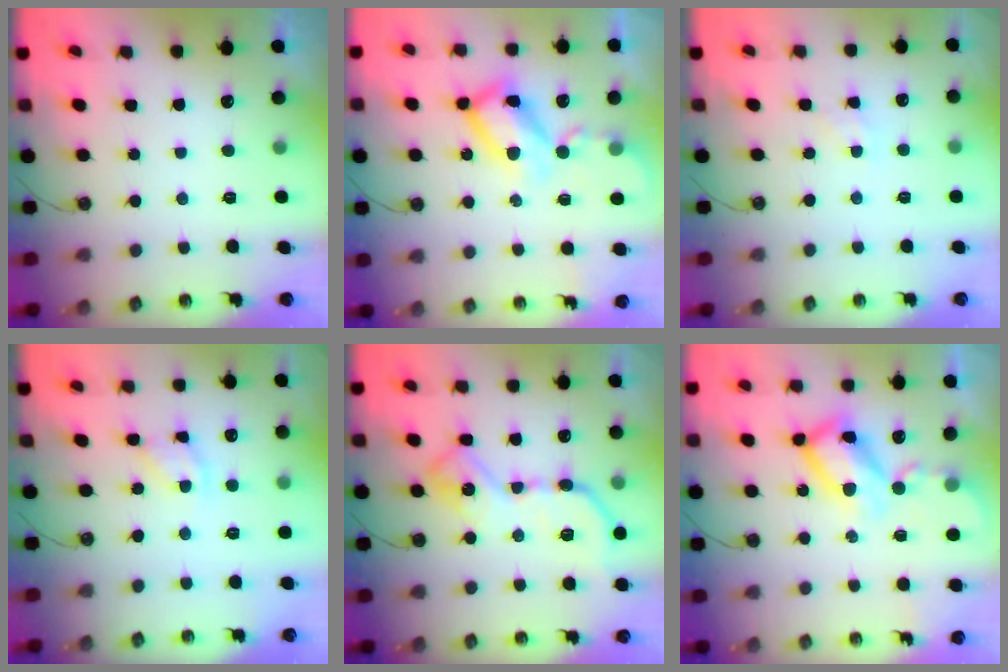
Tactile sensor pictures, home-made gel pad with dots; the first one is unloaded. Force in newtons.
{"total": 16.4, "press": 16.2, "slide": 2.1}
{"total": 1.6, "press": 1.6, "slide": 0.3}
{"total": 8.5, "press": 8.5, "slide": 0.7}
{"total": 16.9, "press": 16.9, "slide": 0.4}
{"total": 16.4, "press": 16.2, "slide": 2.1}